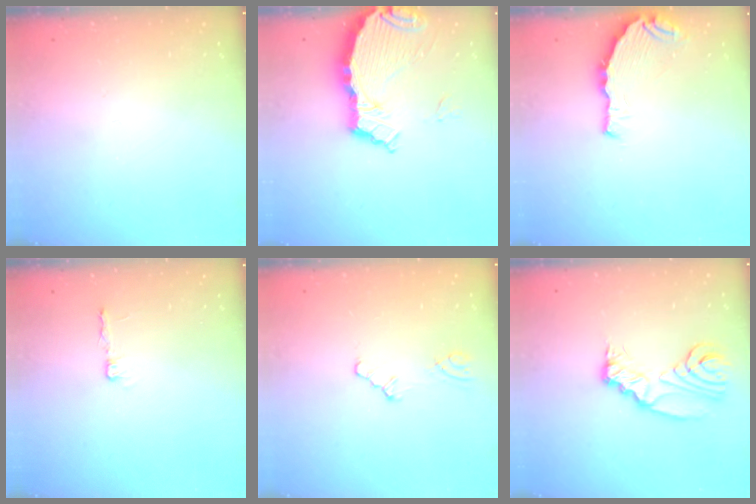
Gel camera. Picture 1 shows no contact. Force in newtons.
{"total": 7.2, "press": 7.1, "slide": 0.8}
{"total": 7.5, "press": 5.6, "slide": 4.9}
{"total": 4.0, "press": 3.9, "slide": 0.3}
{"total": 1.2, "press": 1.1, "slide": 0.2}
{"total": 10.1, "press": 10.1, "slide": 1.0}